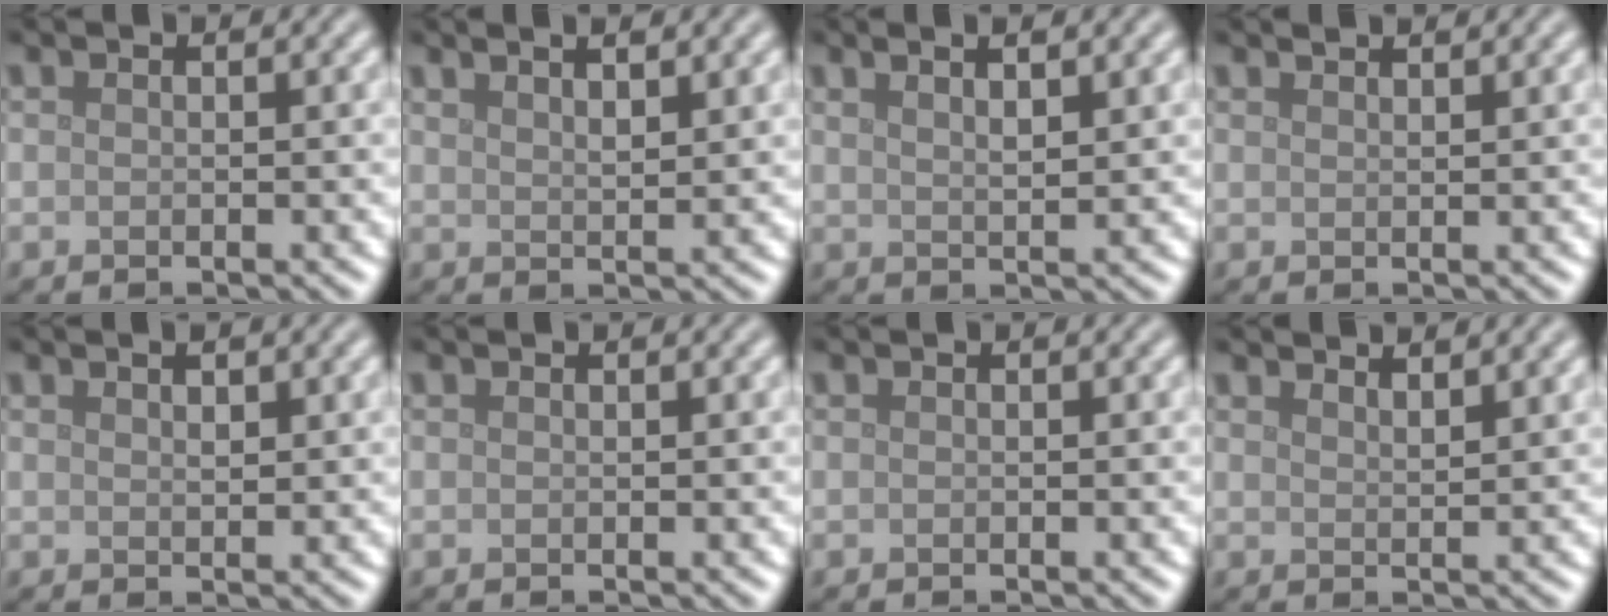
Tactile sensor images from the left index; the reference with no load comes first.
{"total": 3.2, "force": [2.3, 0.9, 2.1], "torque": [-0.012, 0.008, 0.023]}
{"total": 3.7, "force": [2.2, 1.1, 2.8], "torque": [-0.018, 0.007, 0.017]}
{"total": 1.2, "force": [1.1, 0.1, 0.4], "torque": [-0.001, 0.000, 0.013]}
{"total": 1.6, "force": [0.9, 0.5, 1.2], "torque": [-0.019, 0.000, 0.018]}
{"total": 0.0}
{"total": 0.0}
{"total": 2.9, "force": [2.6, 0.6, 1.0], "torque": [-0.004, 0.010, 0.031]}